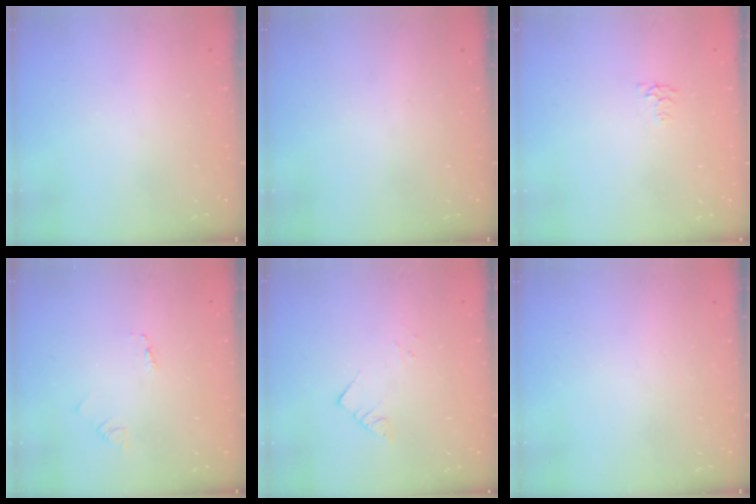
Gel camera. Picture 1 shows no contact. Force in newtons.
{"total": 0.0}
{"total": 4.5, "press": 4.4, "slide": 0.6}
{"total": 1.8, "press": 1.8, "slide": 0.2}
{"total": 3.3, "press": 3.3, "slide": 0.2}
{"total": 0.0}